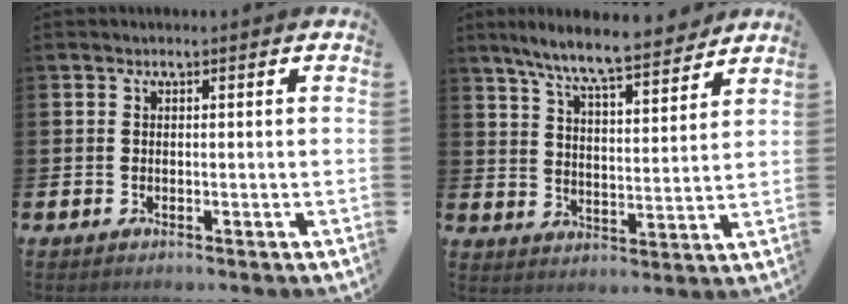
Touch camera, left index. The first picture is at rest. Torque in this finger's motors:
{"motor_torque": [0.68, -0.56, 0.69, 0.21]}